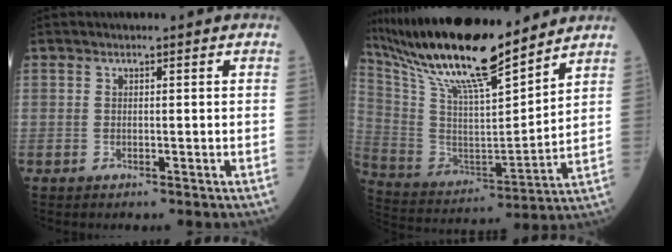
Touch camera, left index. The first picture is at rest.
{"total": 21.2, "force": [17.8, 2.3, 11.3], "torque": [-0.220, 0.004, 0.327]}